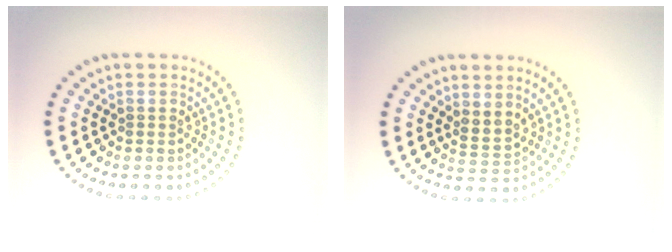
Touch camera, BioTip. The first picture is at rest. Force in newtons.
{"total": 1.8, "press": 1.3, "slide": 1.3}